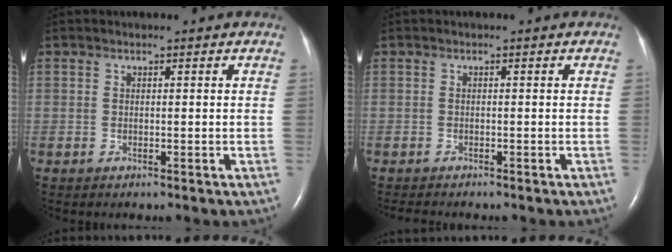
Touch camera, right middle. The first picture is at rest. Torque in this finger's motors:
{"motor_torque": [0.07, -0.11, -0.02, -0.01]}